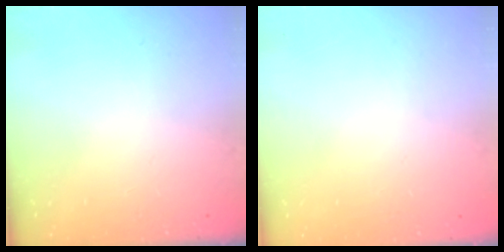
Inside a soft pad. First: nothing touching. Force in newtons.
{"total": 0.0}